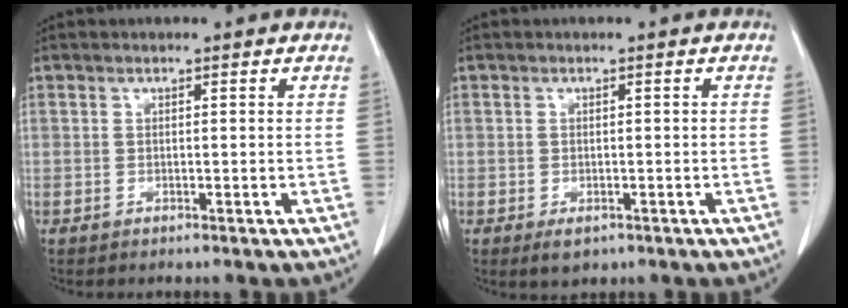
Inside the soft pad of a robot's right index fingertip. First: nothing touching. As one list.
[{"total": 2.3, "force": [-1.2, 1.4, 1.3], "torque": [-0.016, -0.002, -0.009]}]